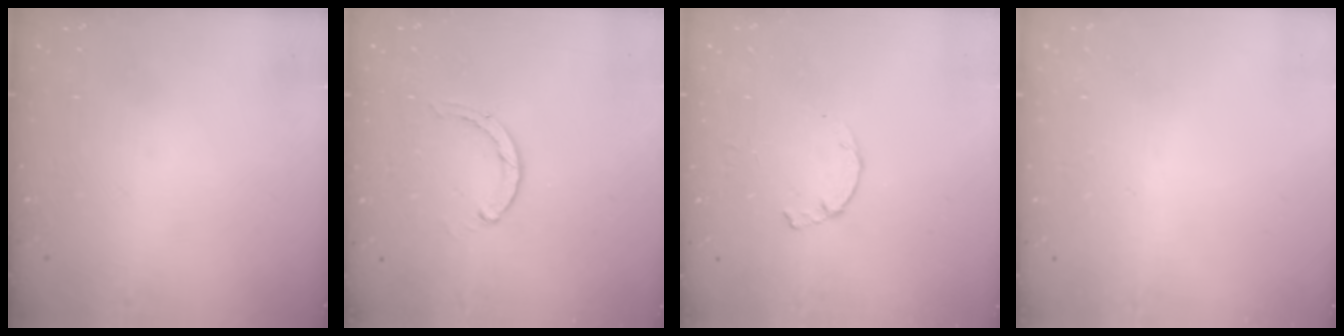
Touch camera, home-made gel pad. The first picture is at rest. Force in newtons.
{"total": 2.8, "press": 2.8, "slide": 0.5}
{"total": 1.2, "press": 1.1, "slide": 0.3}
{"total": 2.4, "press": 2.4, "slide": 0.2}